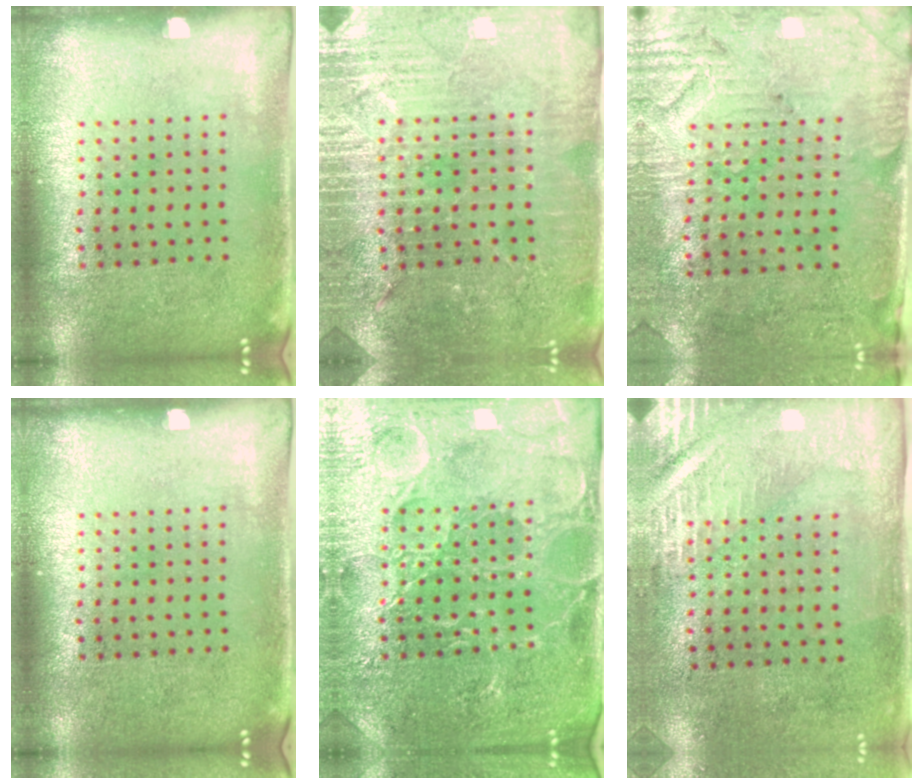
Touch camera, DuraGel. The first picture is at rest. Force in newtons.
{"total": 4.1, "press": 3.9, "slide": 1.2}
{"total": 3.1, "press": 2.6, "slide": 1.5}
{"total": 0.0}
{"total": 4.7, "press": 4.6, "slide": 1.2}
{"total": 2.9, "press": 2.5, "slide": 1.5}